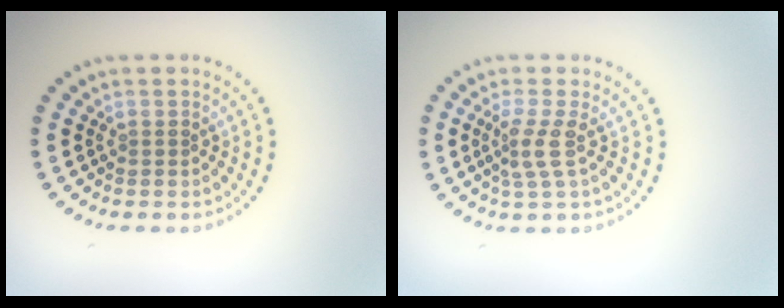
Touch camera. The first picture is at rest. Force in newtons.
{"total": 2.4, "press": 1.7, "slide": 1.7}